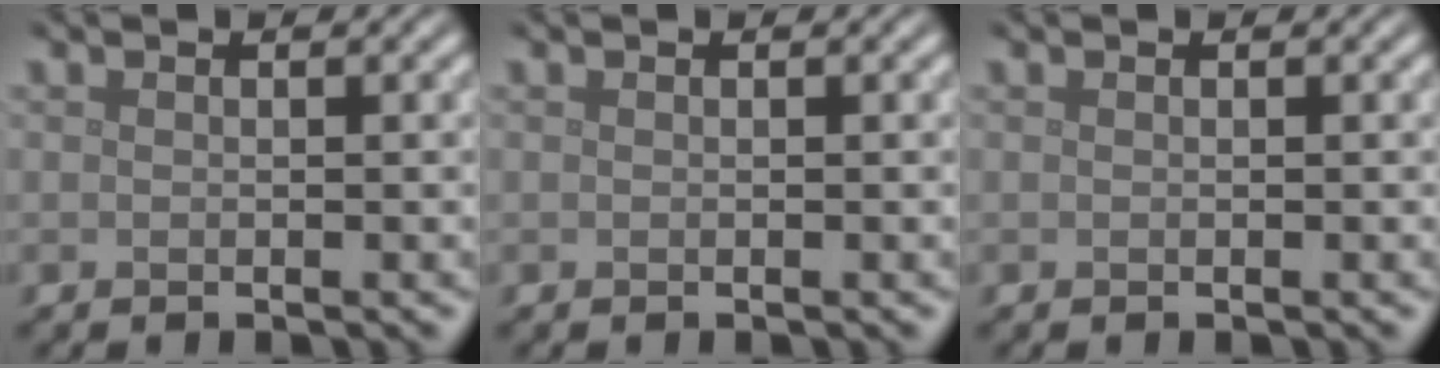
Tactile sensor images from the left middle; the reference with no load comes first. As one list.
[{"total": 0.0}, {"total": 0.0}]